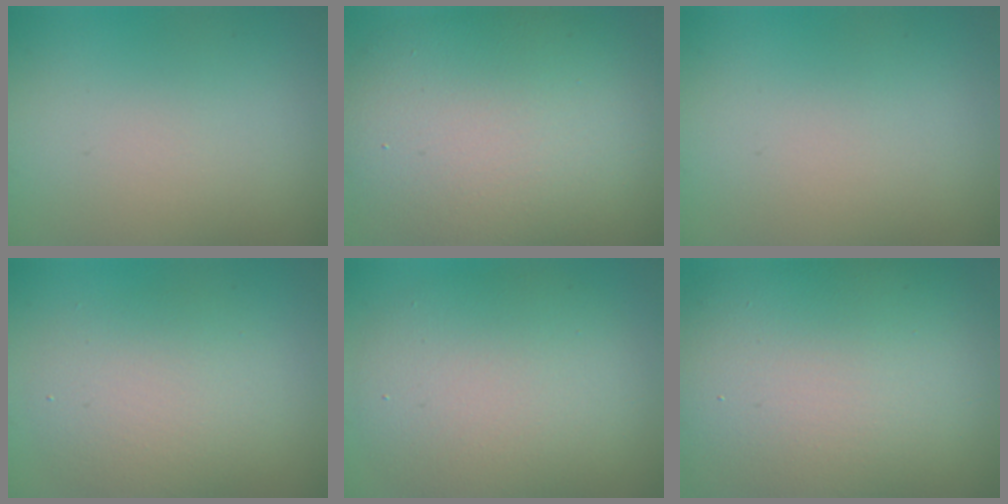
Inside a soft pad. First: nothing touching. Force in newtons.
{"total": 13.1, "press": 13.1, "slide": 0.3}
{"total": 0.0}
{"total": 4.4, "press": 4.4, "slide": 0.3}
{"total": 7.9, "press": 7.9, "slide": 0.8}
{"total": 16.6, "press": 16.6, "slide": 0.6}